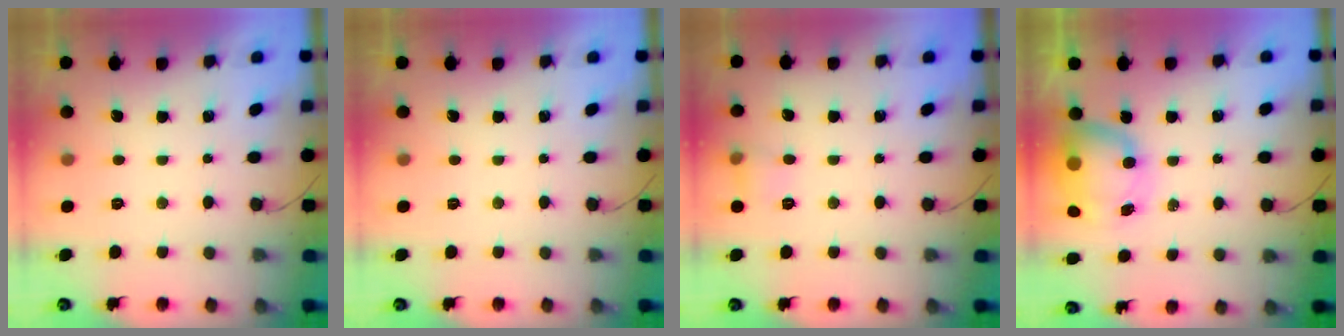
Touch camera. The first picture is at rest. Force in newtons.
{"total": 0.0}
{"total": 5.7, "press": 5.4, "slide": 1.6}
{"total": 9.2, "press": 8.9, "slide": 2.4}